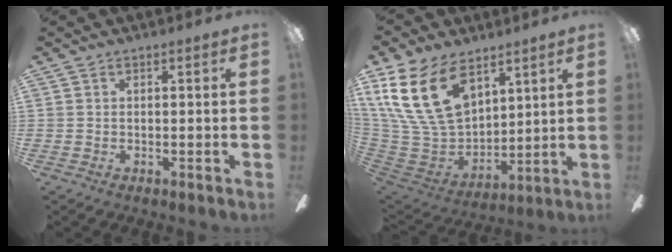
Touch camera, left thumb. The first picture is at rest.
{"total": 22.5, "force": [11.4, 13.9, 13.5], "torque": [-0.301, -0.050, 0.208]}